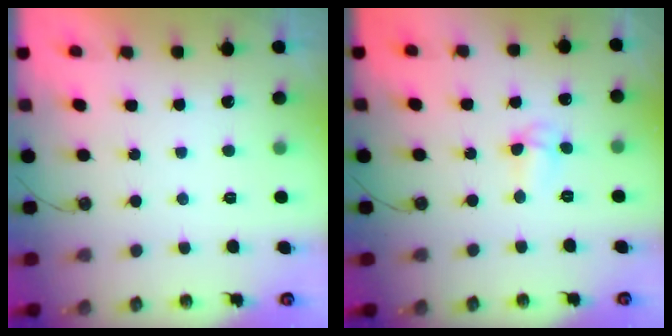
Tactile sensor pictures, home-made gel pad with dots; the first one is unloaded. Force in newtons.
{"total": 4.4, "press": 3.4, "slide": 2.8}